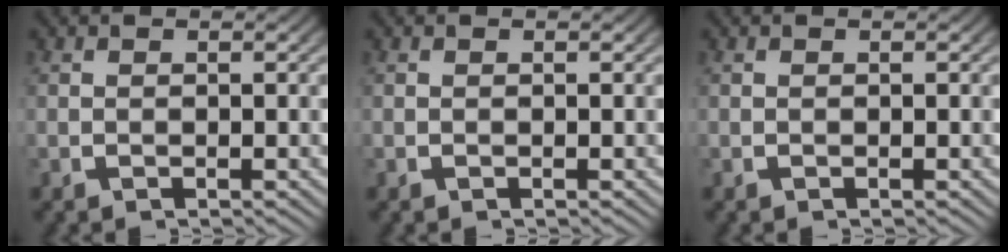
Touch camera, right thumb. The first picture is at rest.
{"total": 0.0}
{"total": 0.0}